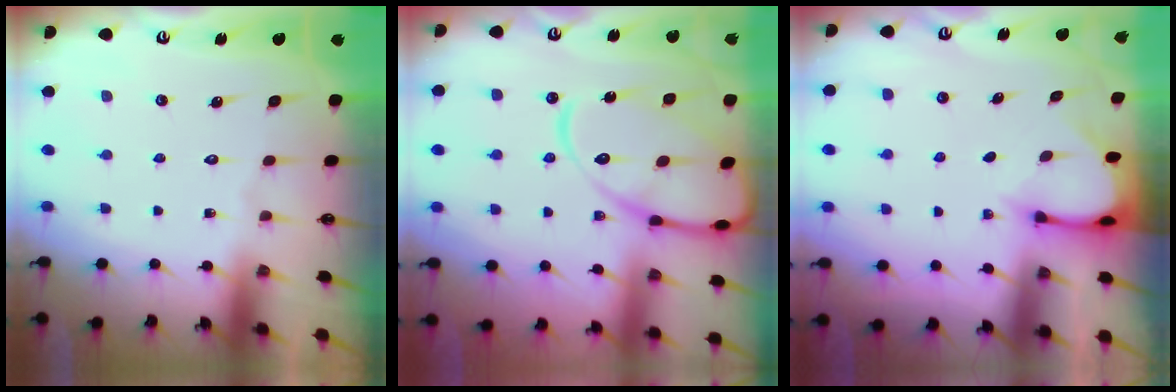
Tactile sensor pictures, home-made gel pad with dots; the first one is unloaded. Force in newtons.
{"total": 15.5, "press": 15.5, "slide": 1.2}
{"total": 3.1, "press": 3.1, "slide": 0.2}